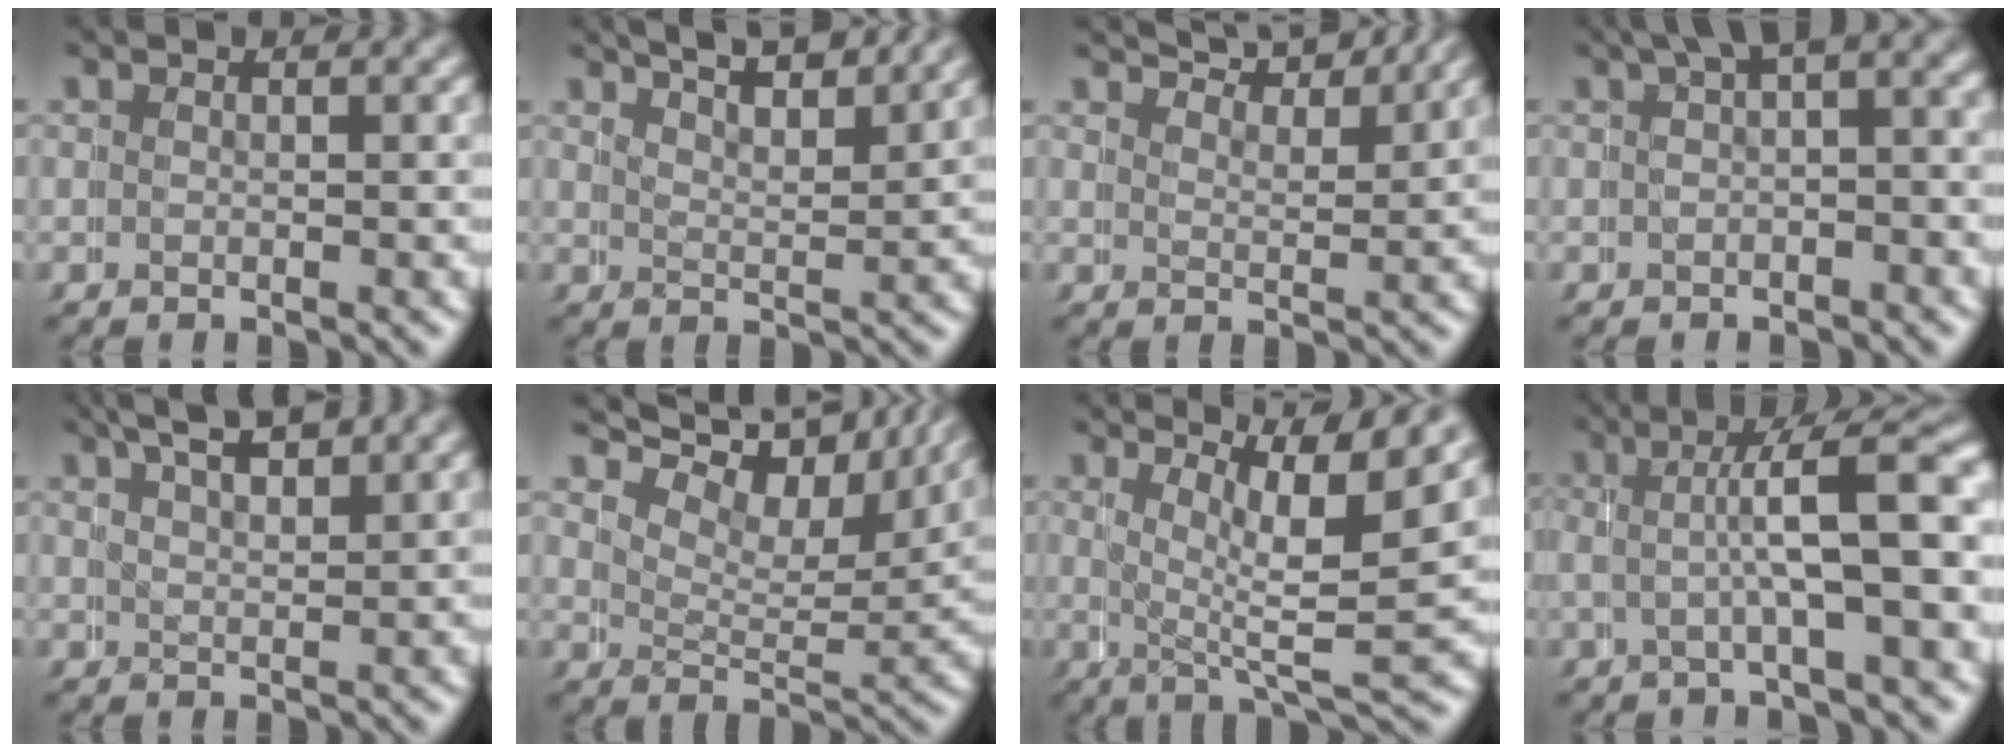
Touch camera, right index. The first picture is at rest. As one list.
[{"total": 6.4, "force": [5.5, 2.0, 2.6], "torque": [-0.042, 0.006, 0.077]}, {"total": 5.7, "force": [5.5, 0.6, 1.4], "torque": [-0.021, 0.005, 0.083]}, {"total": 3.5, "force": [1.3, 1.7, 2.8], "torque": [-0.034, 0.013, 0.009]}, {"total": 4.8, "force": [3.9, 1.6, 2.2], "torque": [-0.037, 0.006, 0.060]}, {"total": 10.6, "force": [8.4, 4.4, 4.8], "torque": [-0.077, 0.029, 0.109]}, {"total": 8.4, "force": [3.0, 2.7, 7.3], "torque": [-0.105, -0.012, 0.040]}, {"total": 7.2, "force": [0.9, 2.4, 6.7], "torque": [-0.094, 0.016, 0.011]}]